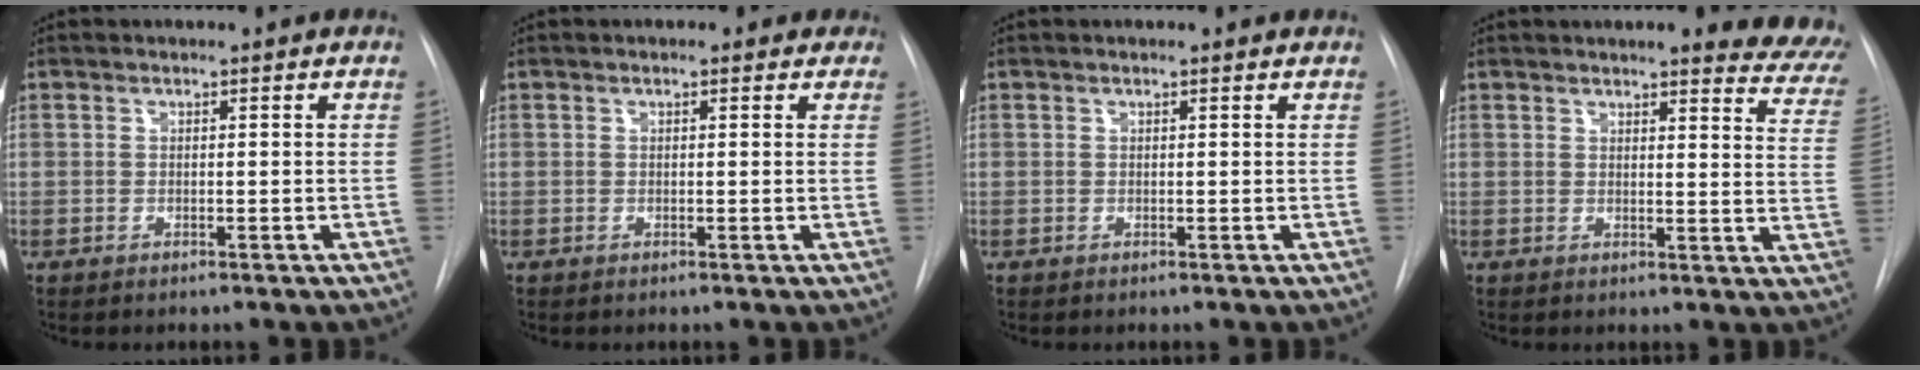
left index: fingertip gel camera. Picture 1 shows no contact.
{"total": 1.4, "force": [0.5, 1.1, 0.7], "torque": [0.003, 0.002, -0.001]}
{"total": 0.0}
{"total": 15.2, "force": [13.7, 2.6, 6.0], "torque": [-0.046, -0.063, 0.128]}